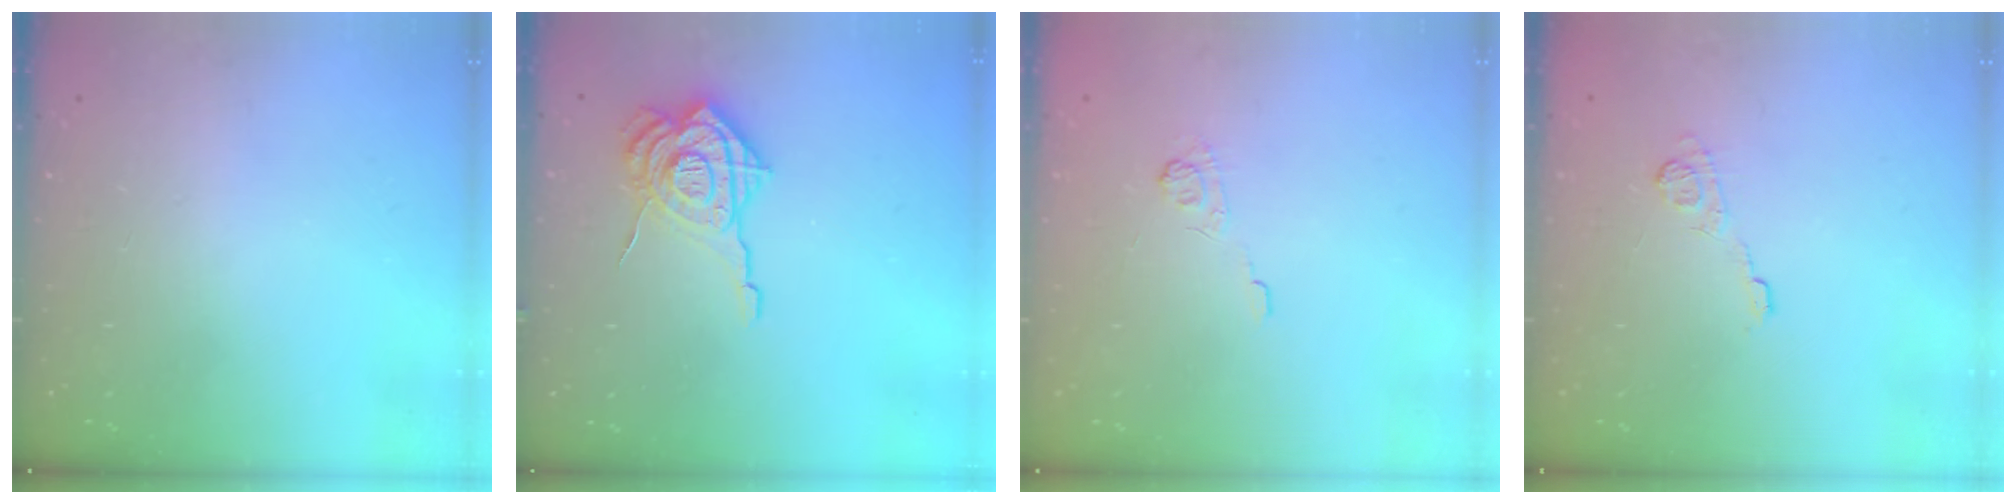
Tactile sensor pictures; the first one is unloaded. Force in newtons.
{"total": 16.2, "press": 16.1, "slide": 1.7}
{"total": 2.5, "press": 2.1, "slide": 1.4}
{"total": 9.1, "press": 9.0, "slide": 1.4}